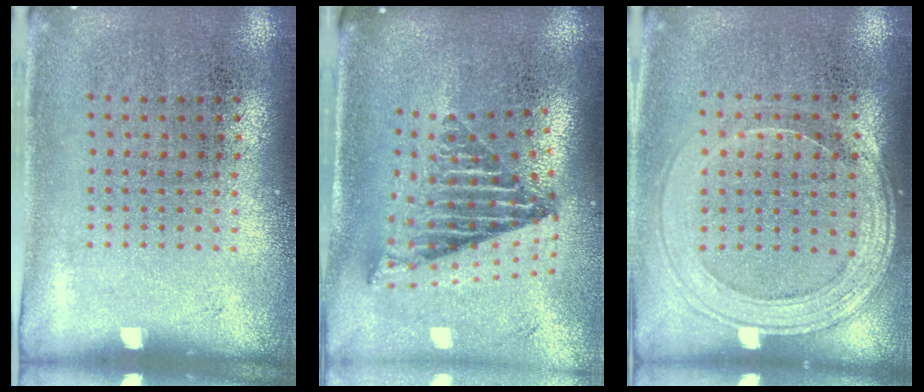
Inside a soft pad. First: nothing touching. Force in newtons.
{"total": 2.7, "press": 1.7, "slide": 2.1}
{"total": 1.6, "press": 1.4, "slide": 0.7}